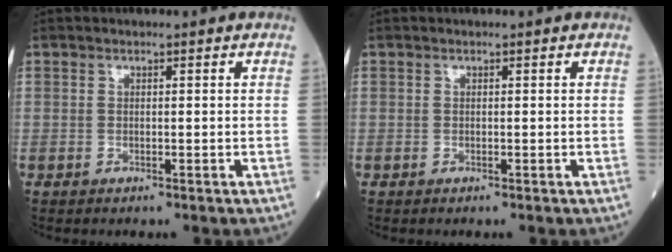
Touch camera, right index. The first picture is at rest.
{"total": 0.0}